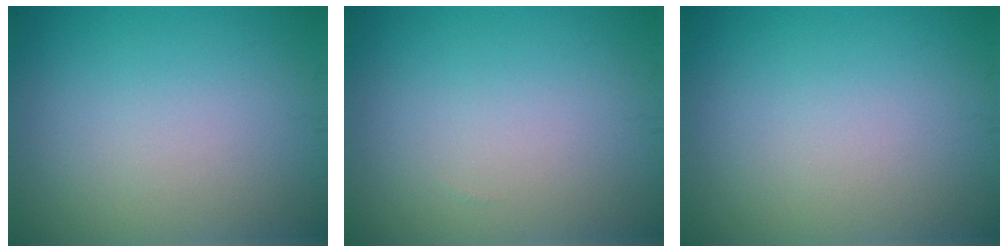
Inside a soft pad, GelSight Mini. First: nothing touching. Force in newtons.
{"total": 0.0}
{"total": 0.0}